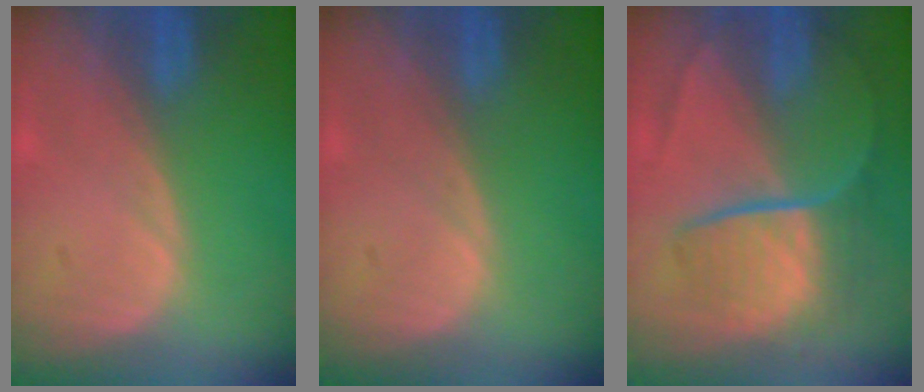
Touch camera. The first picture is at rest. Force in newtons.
{"total": 0.0}
{"total": 9.0, "press": 7.4, "slide": 5.1}